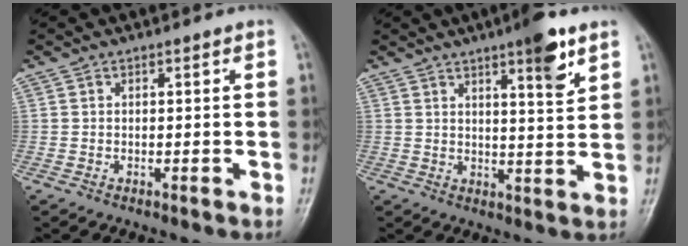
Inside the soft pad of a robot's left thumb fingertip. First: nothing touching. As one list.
[{"total": 7.9, "force": [4.7, 1.5, 6.2], "torque": [-0.081, -0.027, 0.066]}]